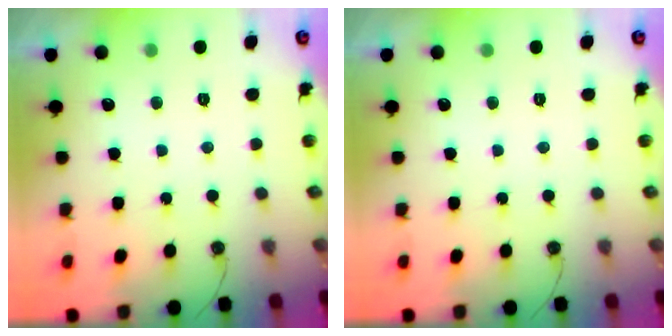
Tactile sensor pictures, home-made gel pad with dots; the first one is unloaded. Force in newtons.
{"total": 0.0}